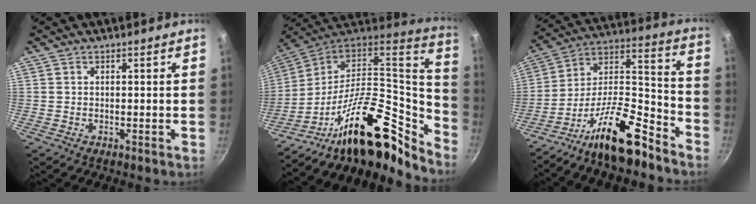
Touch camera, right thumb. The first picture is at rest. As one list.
[{"total": 25.4, "force": [-15.5, 11.3, 16.5], "torque": [-0.178, 0.104, -0.279]}, {"total": 17.3, "force": [-12.4, 5.1, 11.0], "torque": [-0.166, 0.113, -0.226]}]